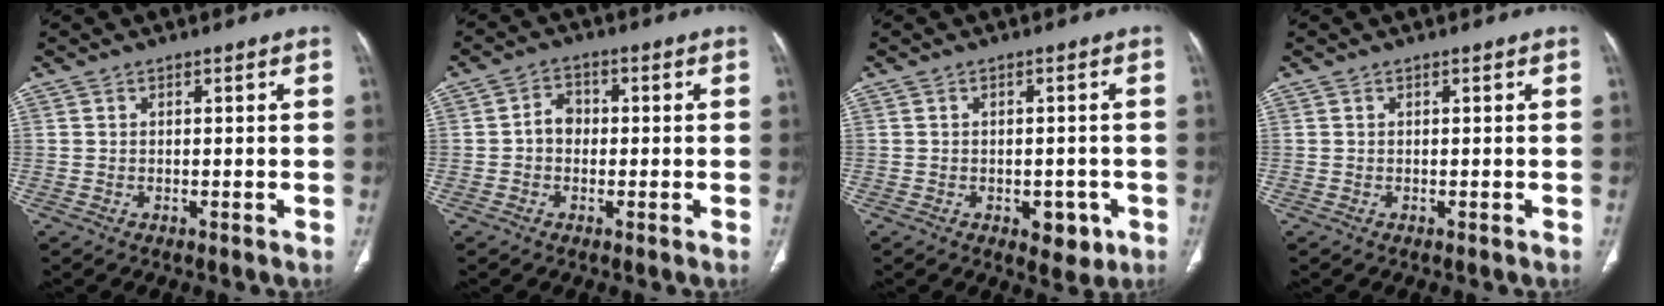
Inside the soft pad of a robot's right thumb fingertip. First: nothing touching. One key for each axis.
{"total": 3.7, "fx": -0.4, "fy": 3.0, "fz": 2.1, "tx": -0.021, "ty": 0.016, "tz": -0.015}
{"total": 4.8, "fx": -1.9, "fy": 2.9, "fz": 3.2, "tx": -0.019, "ty": 0.005, "tz": -0.017}
{"total": 0.0}